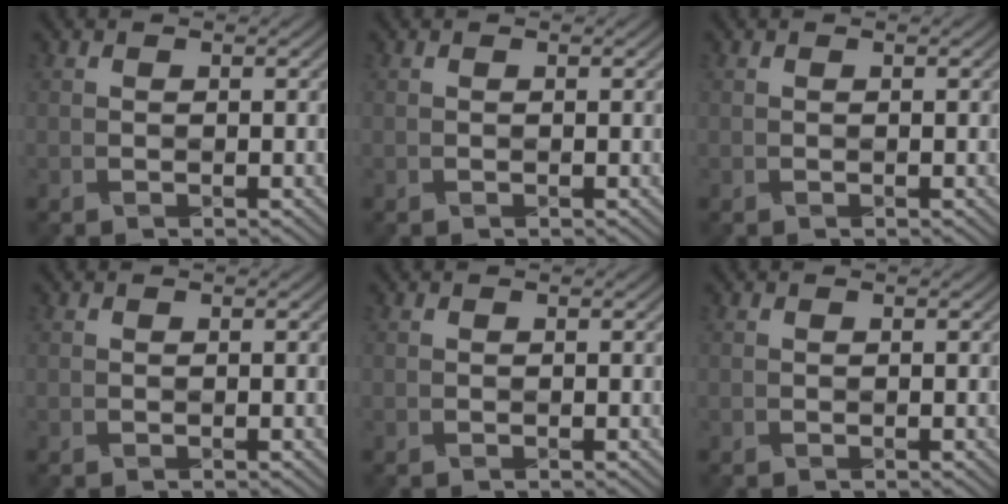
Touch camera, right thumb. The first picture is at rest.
{"total": 0.0}
{"total": 0.0}
{"total": 0.0}
{"total": 0.0}
{"total": 0.0}